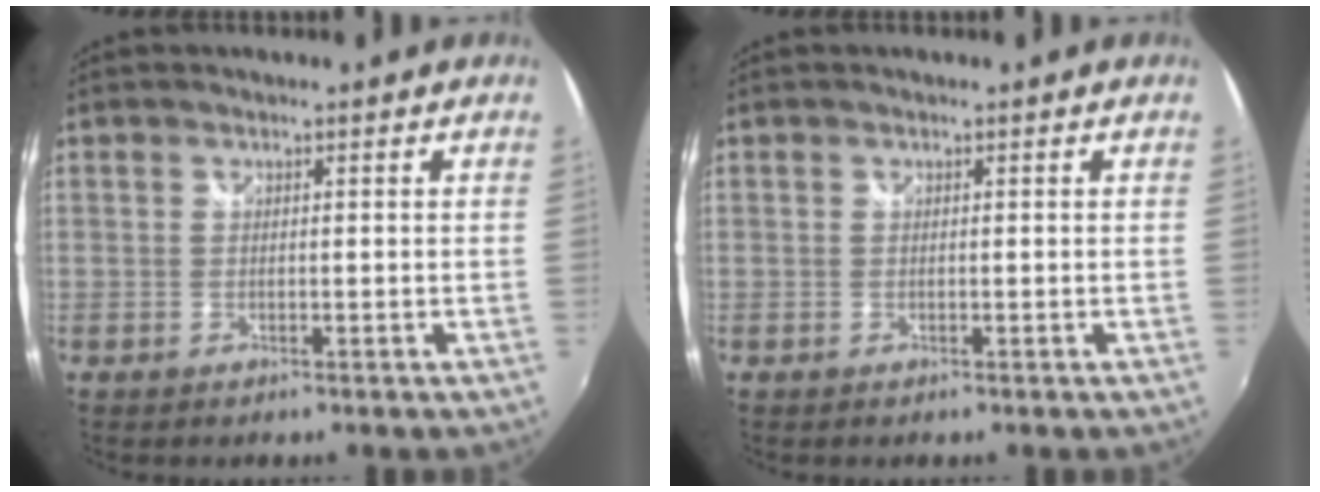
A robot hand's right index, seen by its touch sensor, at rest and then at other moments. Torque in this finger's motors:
{"motor_torque": [0.00, 0.00, 0.00, 0.00]}